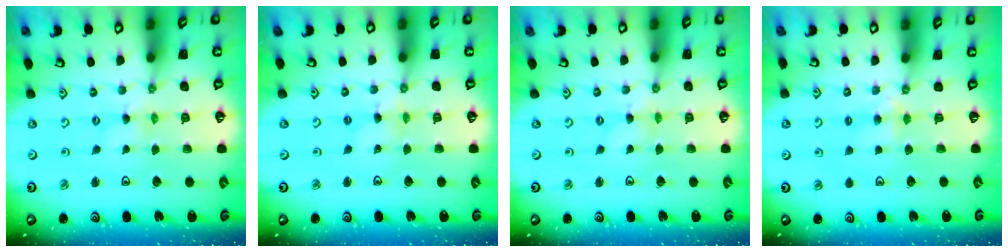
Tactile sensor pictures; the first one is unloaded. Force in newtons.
{"total": 3.1, "press": 3.1, "slide": 0.2}
{"total": 0.0}
{"total": 4.5, "press": 4.5, "slide": 0.6}